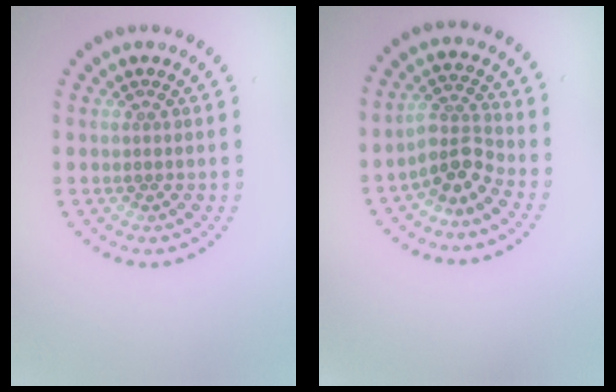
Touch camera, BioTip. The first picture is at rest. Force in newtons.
{"total": 3.1, "press": 2.3, "slide": 2.1}